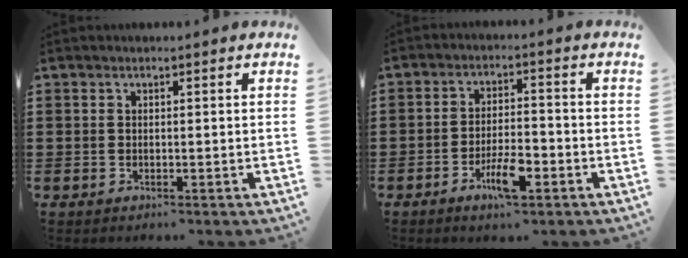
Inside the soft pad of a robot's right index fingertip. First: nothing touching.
{"total": 6.2, "force": [-3.2, 1.9, 5.0], "torque": [-0.100, 0.000, -0.059]}